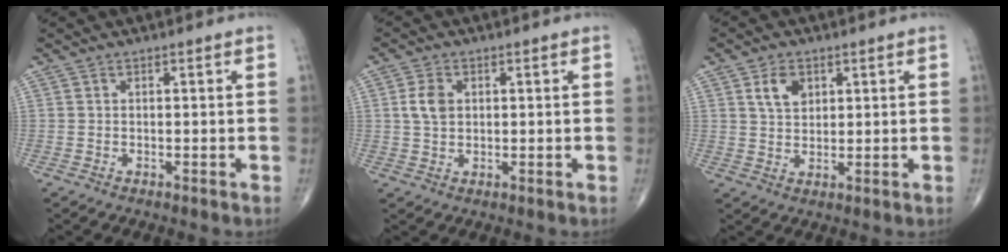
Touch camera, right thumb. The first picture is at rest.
{"total": 4.3, "force": [0.9, 3.0, 2.9], "torque": [-0.052, -0.001, 0.015]}
{"total": 5.0, "force": [2.2, 3.3, 3.1], "torque": [-0.041, -0.012, 0.040]}